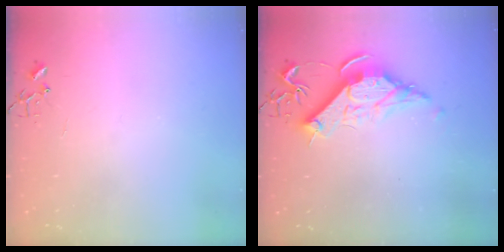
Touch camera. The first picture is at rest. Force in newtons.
{"total": 10.8, "press": 10.8, "slide": 0.3}